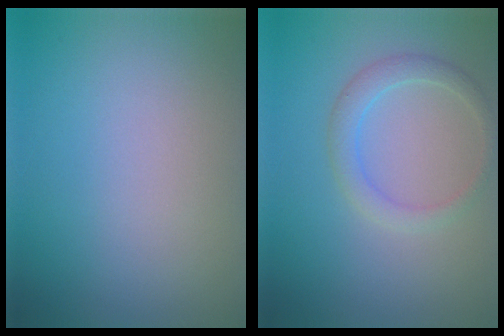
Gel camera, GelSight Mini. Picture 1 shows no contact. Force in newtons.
{"total": 2.1, "press": 2.1, "slide": 0.1}